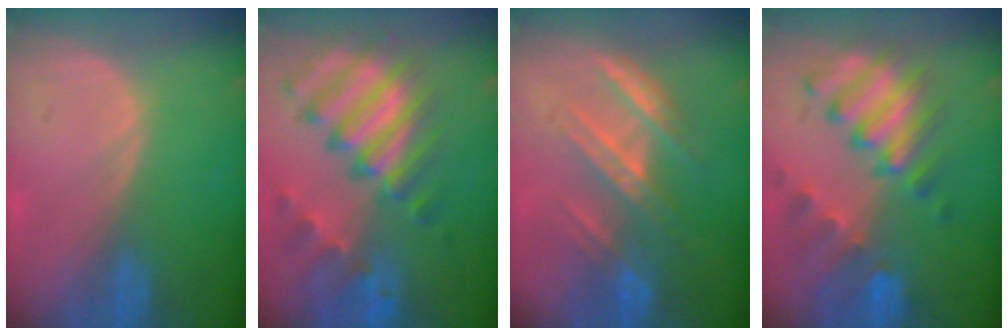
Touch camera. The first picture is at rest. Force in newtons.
{"total": 11.5, "press": 9.8, "slide": 6.0}
{"total": 7.1, "press": 6.7, "slide": 2.5}
{"total": 10.0, "press": 8.8, "slide": 4.7}